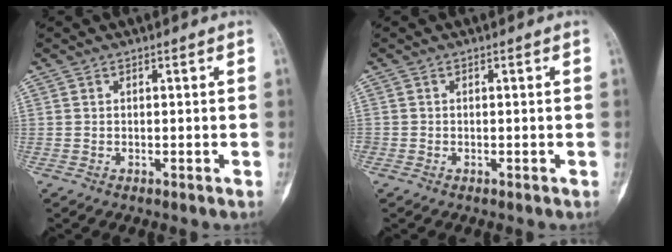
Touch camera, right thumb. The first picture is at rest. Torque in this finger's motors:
{"motor_torque": [1.67, 1.82, 0.83, -0.62, 0.58]}